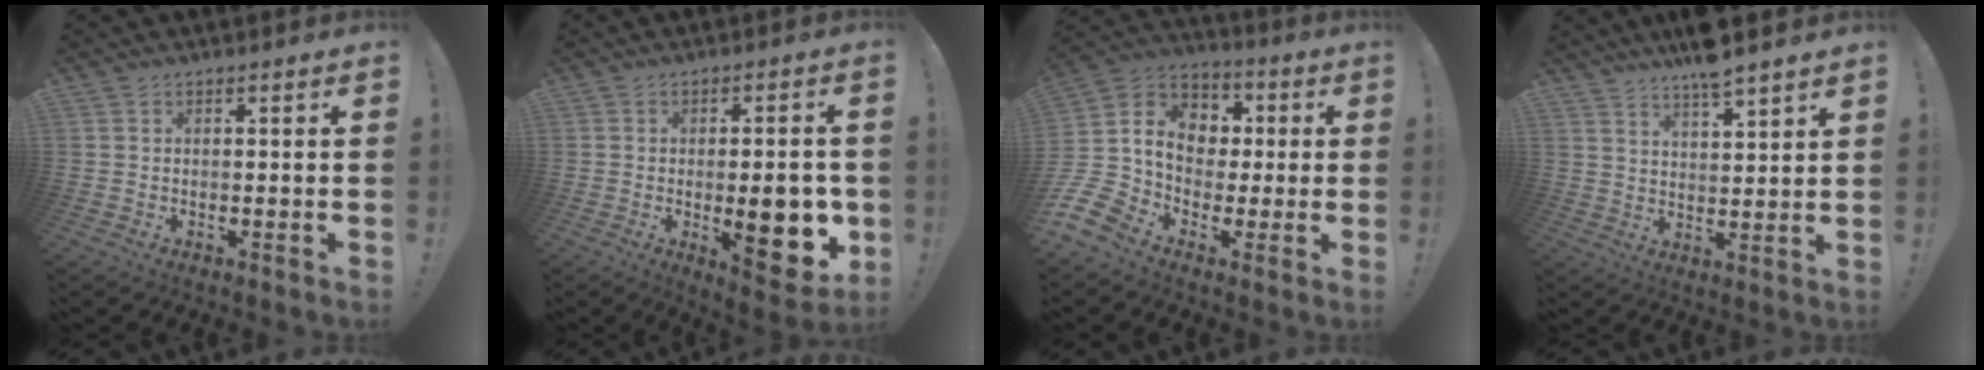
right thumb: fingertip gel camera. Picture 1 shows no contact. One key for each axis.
{"total": 15.0, "fx": -3.0, "fy": 5.5, "fz": 13.6, "tx": -0.155, "ty": -0.001, "tz": -0.033}
{"total": 13.9, "fx": -2.5, "fy": 11.7, "fz": 7.2, "tx": -0.127, "ty": 0.017, "tz": -0.038}
{"total": 7.4, "fx": 6.4, "fy": 0.7, "fz": 3.6, "tx": -0.056, "ty": -0.043, "tz": 0.110}